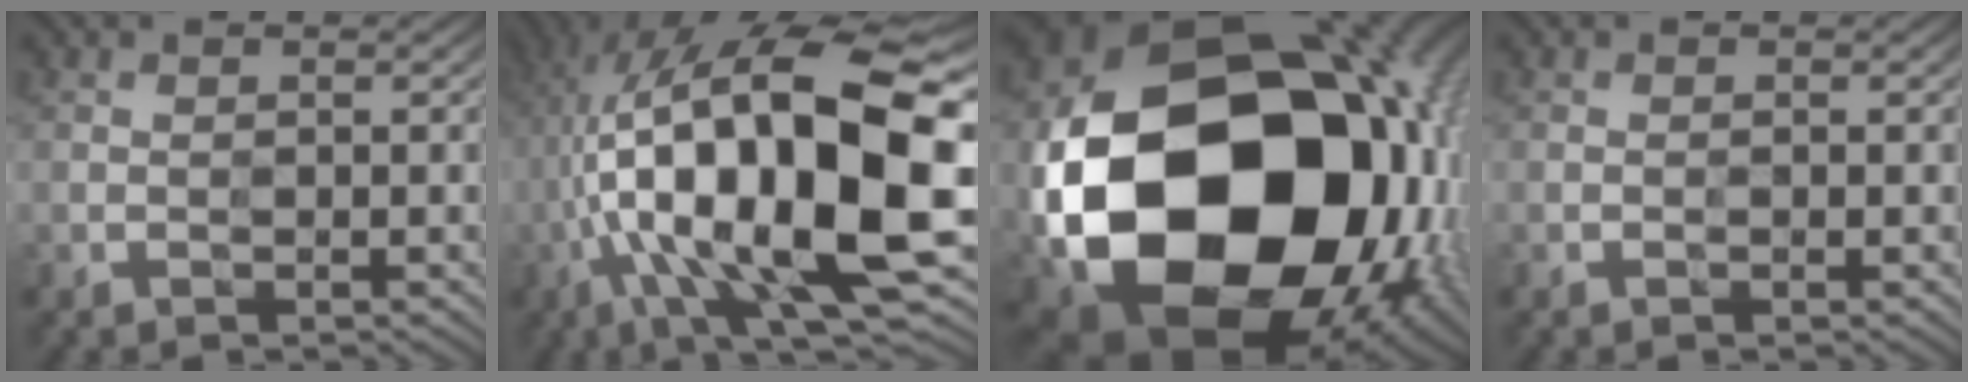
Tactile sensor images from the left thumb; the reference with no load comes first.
{"total": 19.9, "force": [-2.1, 7.2, 18.4], "torque": [-0.324, 0.012, -0.033]}
{"total": 22.8, "force": [-2.0, 18.2, 13.6], "torque": [-0.335, -0.073, 0.022]}
{"total": 0.0}